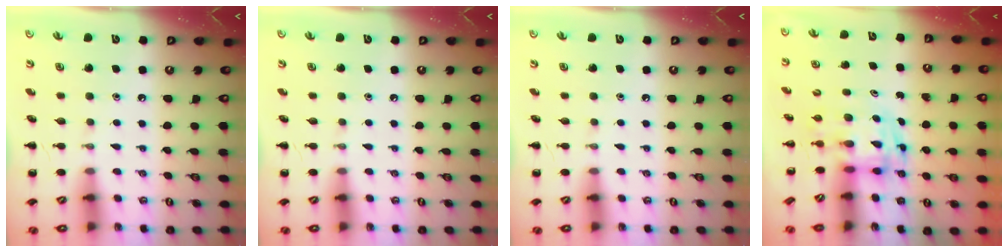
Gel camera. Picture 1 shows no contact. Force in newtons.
{"total": 0.0}
{"total": 0.0}
{"total": 3.6, "press": 3.5, "slide": 0.6}